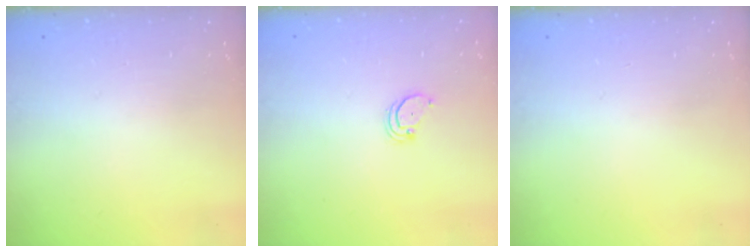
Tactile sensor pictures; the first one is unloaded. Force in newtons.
{"total": 2.1, "press": 2.1, "slide": 0.2}
{"total": 0.0}